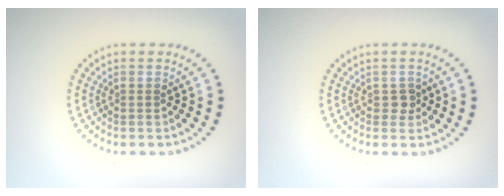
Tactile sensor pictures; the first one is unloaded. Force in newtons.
{"total": 0.9, "press": 0.8, "slide": 0.3}